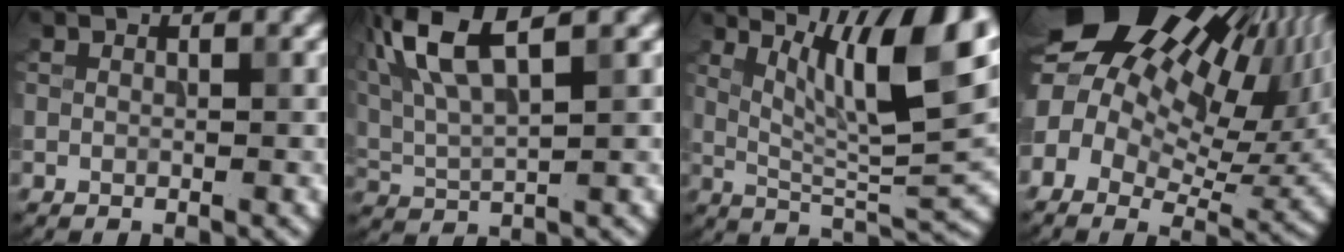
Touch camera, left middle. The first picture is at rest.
{"total": 8.9, "force": [4.4, 2.7, 7.2], "torque": [-0.160, 0.024, 0.084]}
{"total": 11.1, "force": [5.1, 2.6, 9.5], "torque": [-0.146, -0.002, 0.092]}
{"total": 20.2, "force": [7.9, 12.5, 13.8], "torque": [-0.225, 0.029, 0.158]}